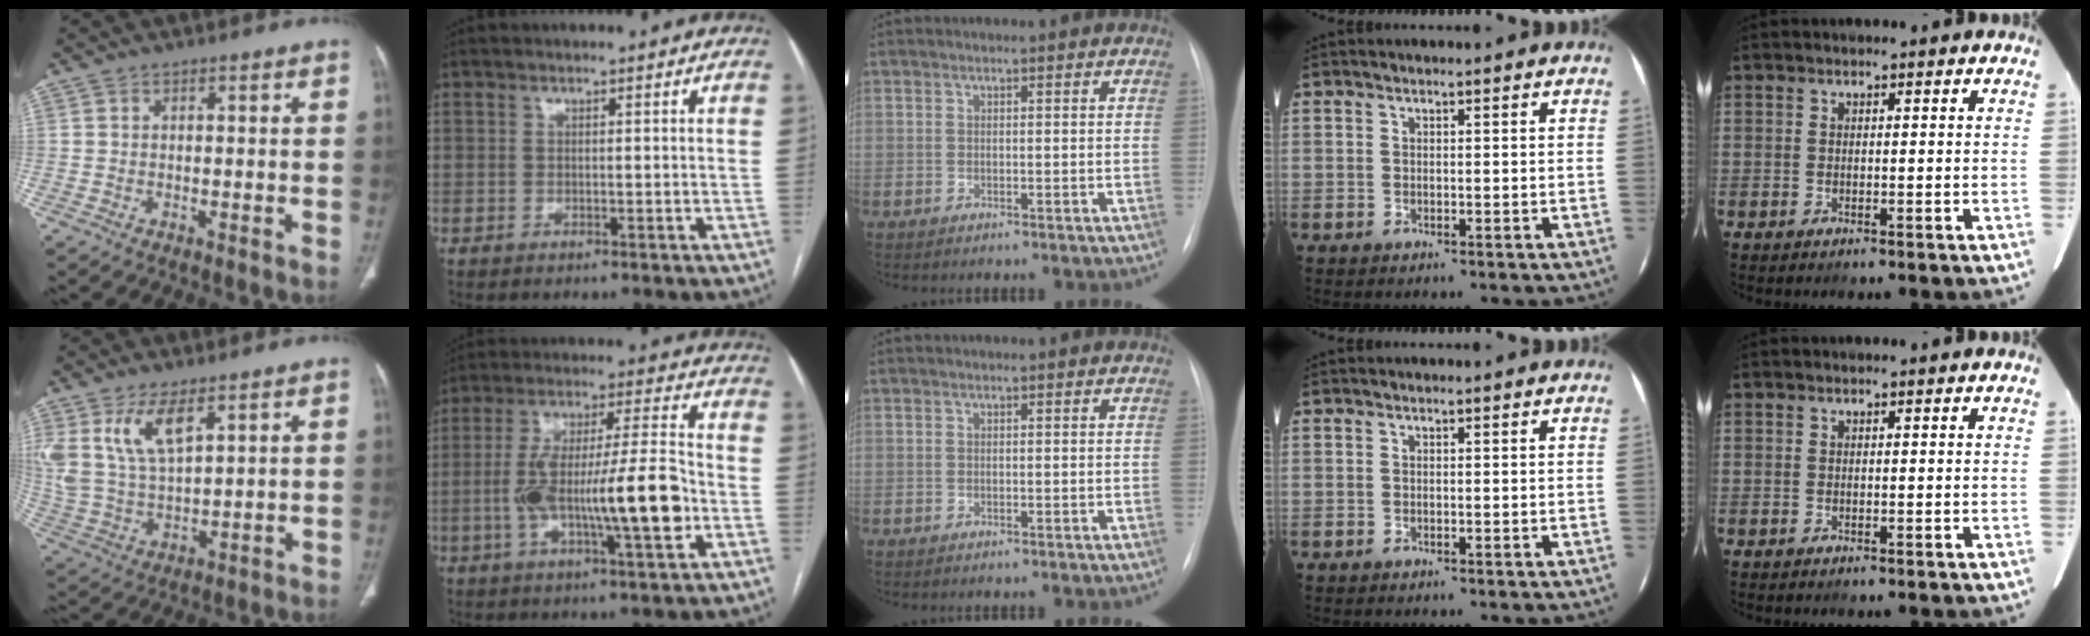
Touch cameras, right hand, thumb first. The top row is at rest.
{"thumb": {"total": 11.0, "force": [5.7, 4.7, 8.1], "torque": [-0.165, -0.022, 0.128]}, "index": {"total": 16.5, "force": [-3.3, 2.2, 16.0], "torque": [-0.287, 0.011, -0.053]}}